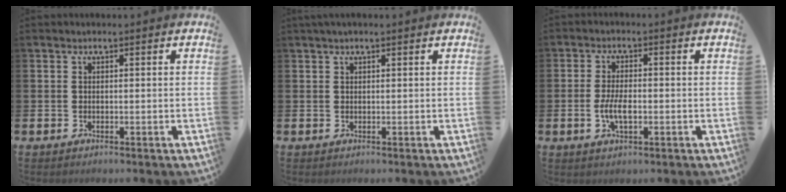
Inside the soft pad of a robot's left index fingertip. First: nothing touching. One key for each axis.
{"total": 0.9, "fx": 0.7, "fy": 0.0, "fz": 0.5, "tx": -0.005, "ty": -0.001, "tz": 0.011}
{"total": 4.0, "fx": -0.8, "fy": 1.7, "fz": 3.5, "tx": -0.063, "ty": 0.000, "tz": -0.018}